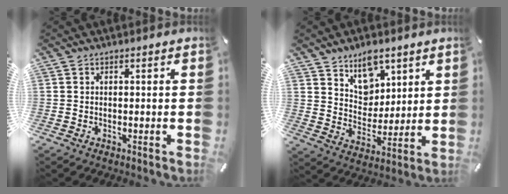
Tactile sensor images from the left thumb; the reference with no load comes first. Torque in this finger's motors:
{"motor_torque": [0.73, -0.40, 0.20, -0.27, 0.07]}